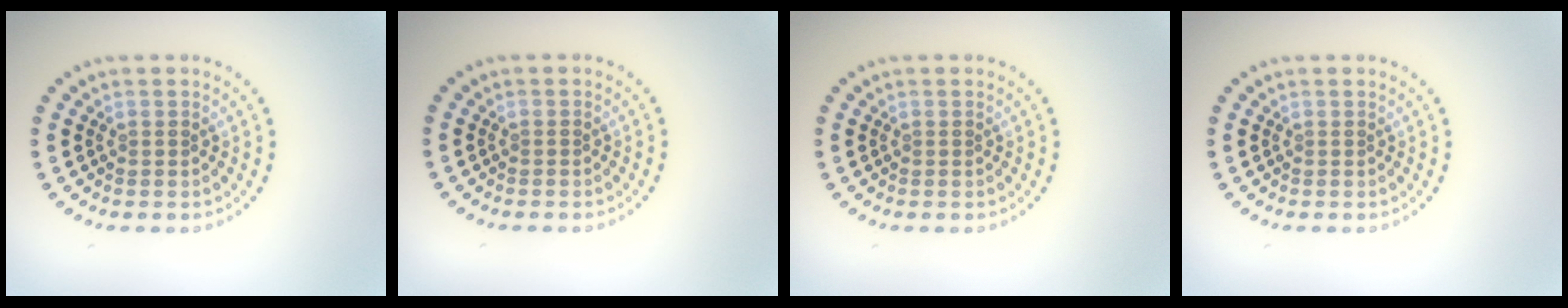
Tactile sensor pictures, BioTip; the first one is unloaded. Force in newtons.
{"total": 0.0}
{"total": 0.0}
{"total": 0.0}